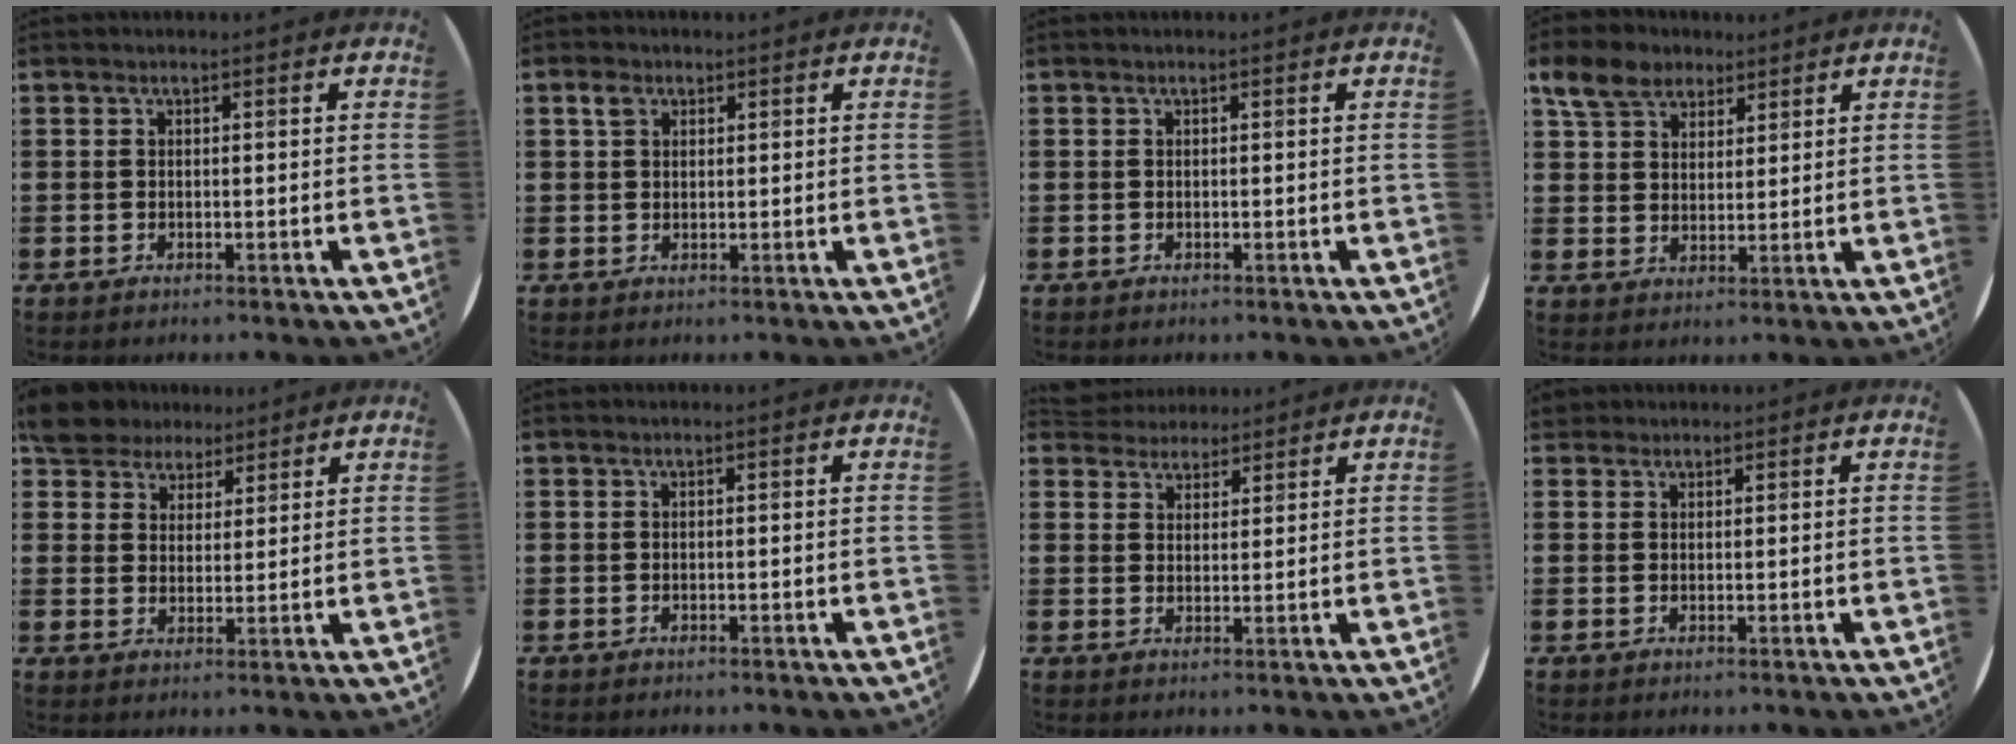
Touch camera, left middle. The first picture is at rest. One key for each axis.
{"total": 1.9, "fx": 1.1, "fy": 1.3, "fz": 0.9, "tx": -0.012, "ty": 0.002, "tz": 0.019}
{"total": 0.0}
{"total": 6.1, "fx": 4.6, "fy": 3.6, "fz": 1.9, "tx": -0.049, "ty": 0.003, "tz": 0.085}
{"total": 6.1, "fx": 5.4, "fy": 2.8, "fz": 0.8, "tx": -0.033, "ty": -0.006, "tz": 0.102}
{"total": 0.0}
{"total": 3.4, "fx": 3.2, "fy": 1.3, "fz": -0.2, "tx": -0.006, "ty": -0.002, "tz": 0.060}
{"total": 1.5, "fx": 1.4, "fy": 0.6, "fz": 0.1, "tx": -0.005, "ty": 0.004, "tz": 0.028}